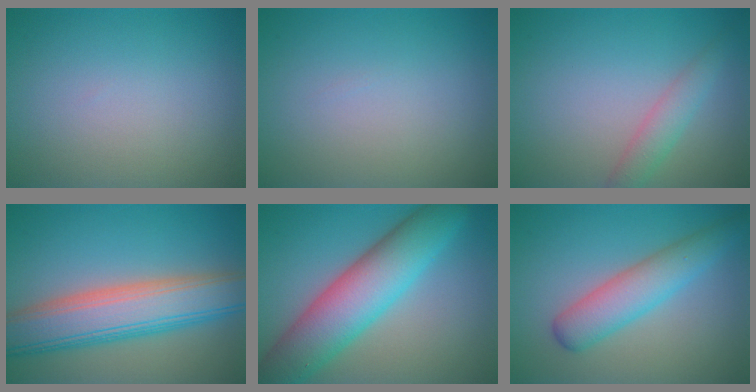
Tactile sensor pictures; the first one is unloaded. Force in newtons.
{"total": 0.0}
{"total": 2.3, "press": 2.3, "slide": 0.0}
{"total": 8.6, "press": 8.6, "slide": 0.3}
{"total": 9.2, "press": 9.2, "slide": 0.3}
{"total": 4.5, "press": 4.5, "slide": 0.2}